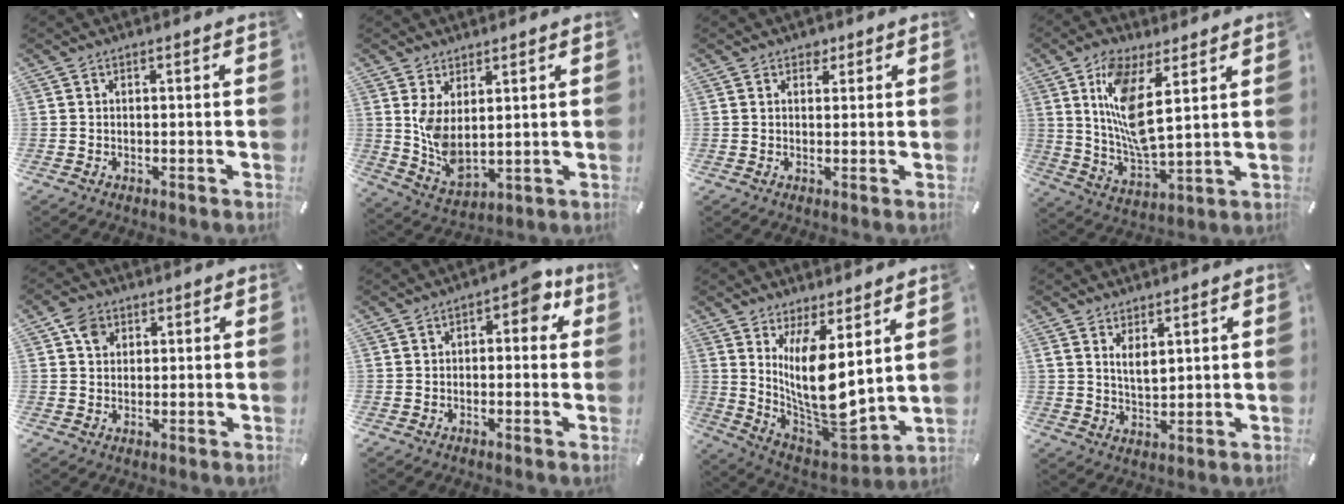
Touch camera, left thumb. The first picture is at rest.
{"total": 6.6, "force": [2.8, 3.7, 4.8], "torque": [-0.112, -0.030, 0.050]}
{"total": 1.9, "force": [1.2, 1.5, 0.5], "torque": [0.005, -0.001, 0.016]}
{"total": 12.0, "force": [5.8, 4.1, 9.7], "torque": [-0.211, -0.030, 0.099]}
{"total": 4.9, "force": [1.6, 4.2, 2.0], "torque": [-0.029, 0.004, 0.029]}
{"total": 5.8, "force": [1.1, 3.2, 4.8], "torque": [-0.062, 0.006, 0.009]}
{"total": 14.8, "force": [6.0, 6.0, 12.1], "torque": [-0.246, -0.079, 0.110]}
{"total": 4.2, "force": [2.6, 2.2, 2.6], "torque": [-0.040, -0.012, 0.043]}